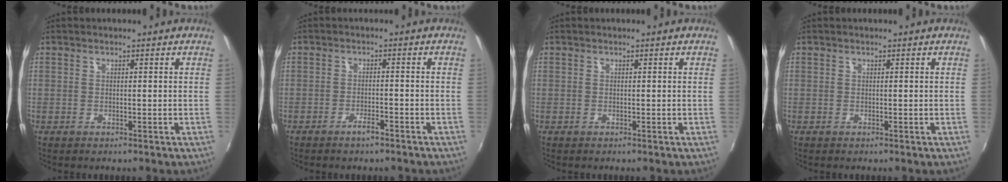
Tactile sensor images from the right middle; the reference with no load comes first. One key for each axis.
{"total": 2.6, "fx": -2.1, "fy": 0.6, "fz": 1.4, "tx": -0.036, "ty": -0.001, "tz": -0.037}
{"total": 0.0}
{"total": 0.0}